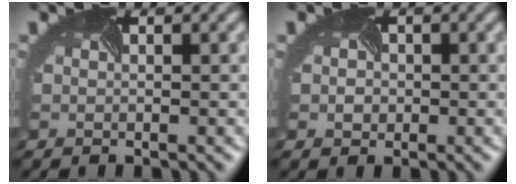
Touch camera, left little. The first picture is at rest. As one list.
[{"total": 0.9, "force": [-0.2, 0.8, 0.1], "torque": [-0.003, 0.002, -0.004]}]